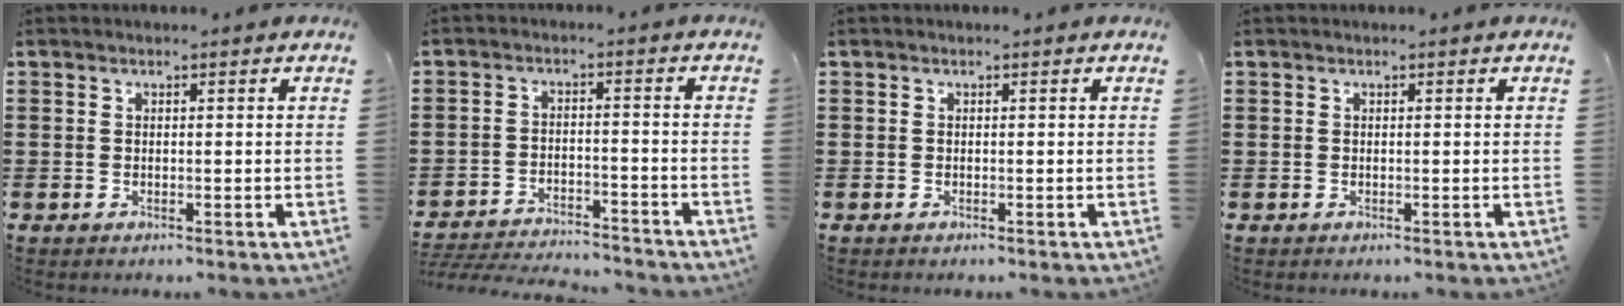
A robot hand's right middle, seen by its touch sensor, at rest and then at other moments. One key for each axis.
{"total": 4.5, "fx": -4.5, "fy": 0.3, "fz": 0.5, "tx": -0.016, "ty": 0.002, "tz": -0.093}
{"total": 0.0}
{"total": 0.0}